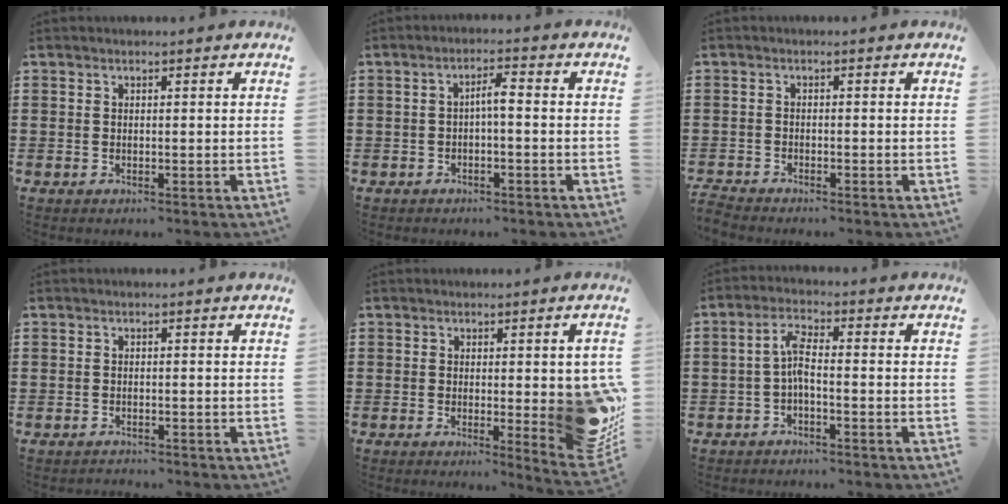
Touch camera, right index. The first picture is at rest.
{"total": 2.5, "force": [-0.7, 0.3, 2.4], "torque": [-0.047, 0.003, -0.015]}
{"total": 1.6, "force": [-1.6, -0.1, -0.1], "torque": [-0.003, -0.001, -0.034]}
{"total": 0.8, "force": [-0.8, 0.3, -0.1], "torque": [0.000, 0.002, -0.018]}
{"total": 8.4, "force": [-0.2, 2.3, 8.0], "torque": [-0.087, -0.023, 0.004]}
{"total": 3.7, "force": [-1.0, 0.9, 3.5], "torque": [-0.073, 0.005, -0.021]}